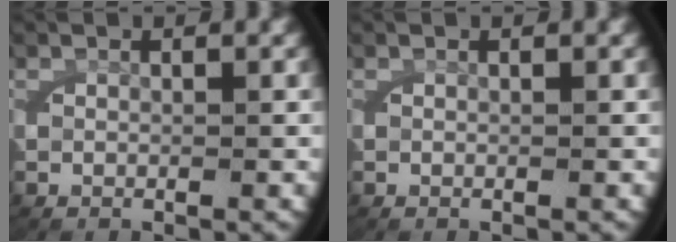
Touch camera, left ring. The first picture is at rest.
{"total": 0.0}